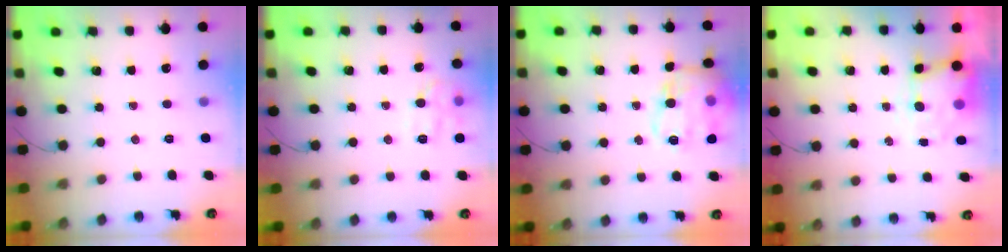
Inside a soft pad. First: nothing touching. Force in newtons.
{"total": 11.3, "press": 11.3, "slide": 0.5}
{"total": 19.5, "press": 19.4, "slide": 2.3}
{"total": 4.8, "press": 4.6, "slide": 1.0}